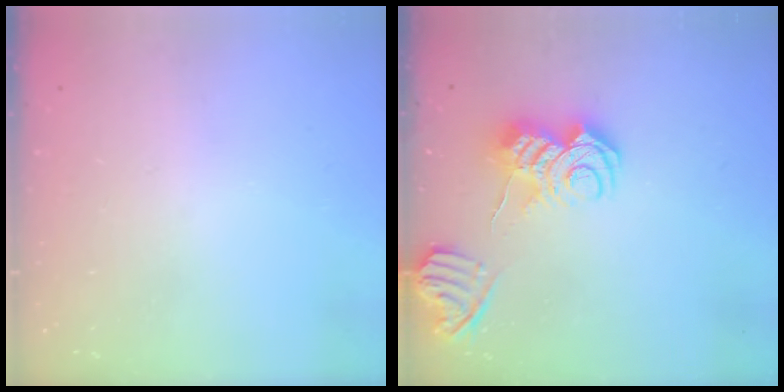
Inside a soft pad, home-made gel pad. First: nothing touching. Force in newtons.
{"total": 11.2, "press": 11.2, "slide": 1.3}